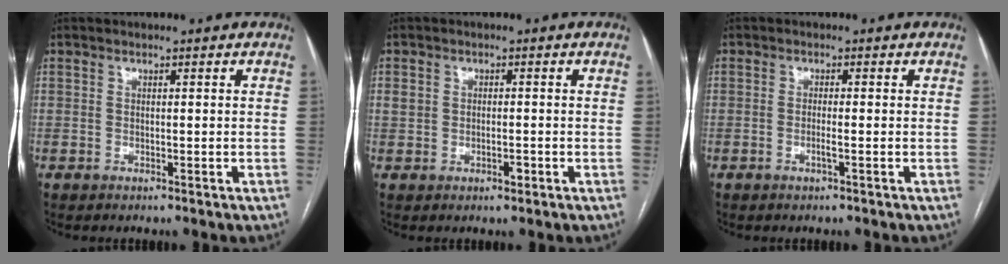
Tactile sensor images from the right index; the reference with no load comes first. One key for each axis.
{"total": 2.6, "fx": -0.4, "fy": 1.8, "fz": 1.9, "tx": -0.036, "ty": 0.013, "tz": 0.003}
{"total": 1.3, "fx": -0.5, "fy": -0.1, "fz": 1.2, "tx": -0.025, "ty": 0.000, "tz": -0.007}